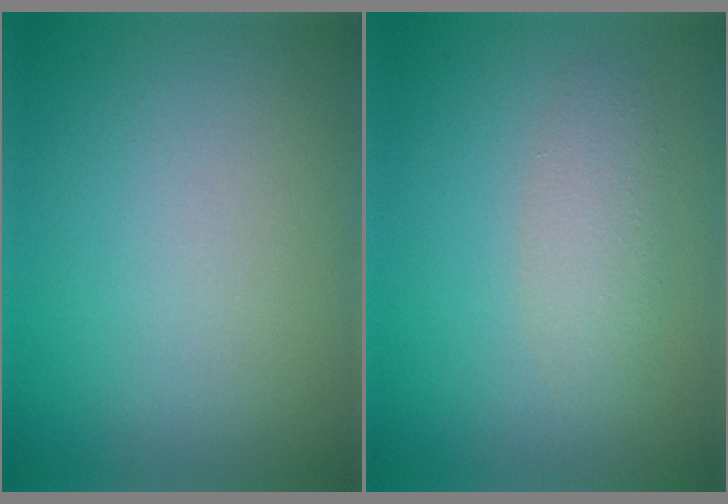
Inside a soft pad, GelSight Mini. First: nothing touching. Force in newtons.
{"total": 2.3, "press": 2.3, "slide": 0.2}